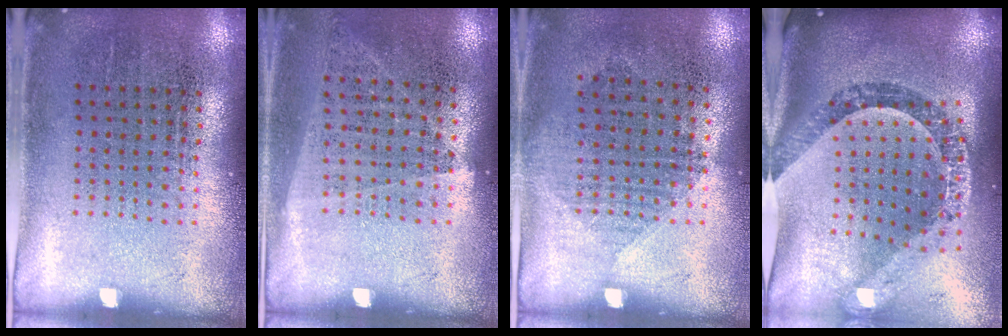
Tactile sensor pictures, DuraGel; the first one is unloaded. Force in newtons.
{"total": 1.0, "press": 0.9, "slide": 0.5}
{"total": 1.0, "press": 0.9, "slide": 0.5}
{"total": 2.5, "press": 2.1, "slide": 1.3}